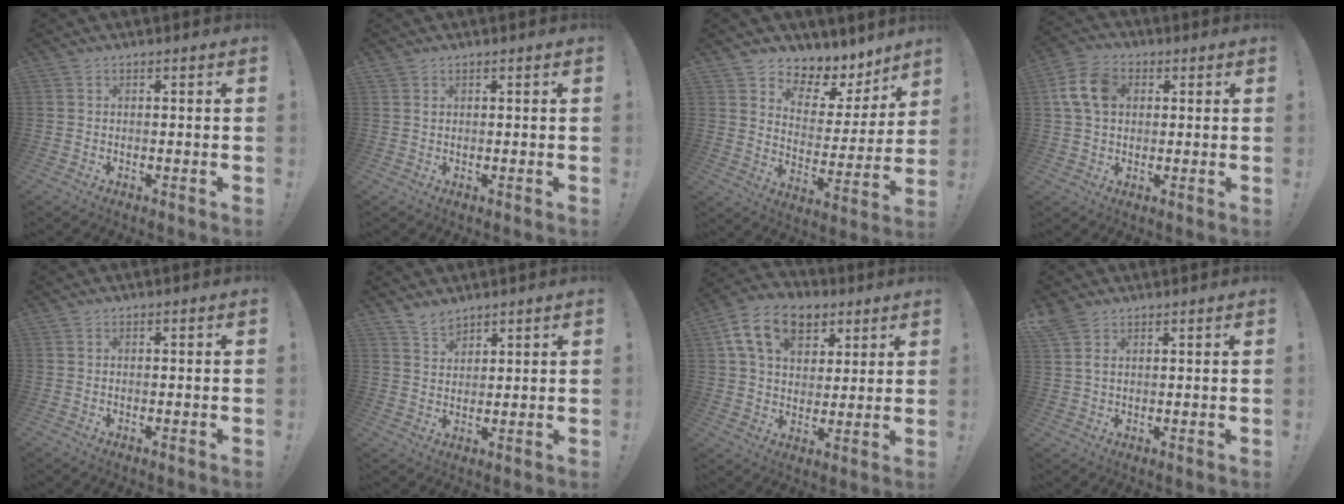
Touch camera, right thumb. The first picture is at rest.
{"total": 0.7, "force": [0.6, 0.4, 0.2], "torque": [0.001, -0.003, 0.011]}
{"total": 7.0, "force": [5.1, 4.3, 1.9], "torque": [-0.020, -0.060, 0.091]}
{"total": 10.7, "force": [2.6, 7.9, 6.8], "torque": [-0.122, 0.013, 0.052]}
{"total": 0.0}
{"total": 4.6, "force": [4.1, 1.7, 1.0], "torque": [-0.013, -0.028, 0.076]}
{"total": 16.0, "force": [7.6, 10.7, 9.3], "torque": [-0.147, -0.024, 0.142]}
{"total": 3.9, "force": [2.8, 1.7, 2.1], "torque": [-0.040, -0.009, 0.053]}